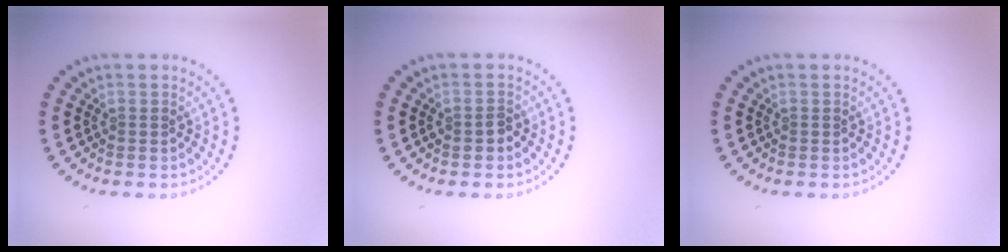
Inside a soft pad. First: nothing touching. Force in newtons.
{"total": 1.1, "press": 1.1, "slide": 0.2}
{"total": 0.0}